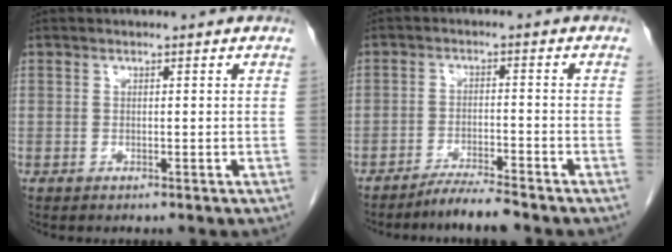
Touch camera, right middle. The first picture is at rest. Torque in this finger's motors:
{"motor_torque": [0.90, -0.75, 0.07, 0.03]}